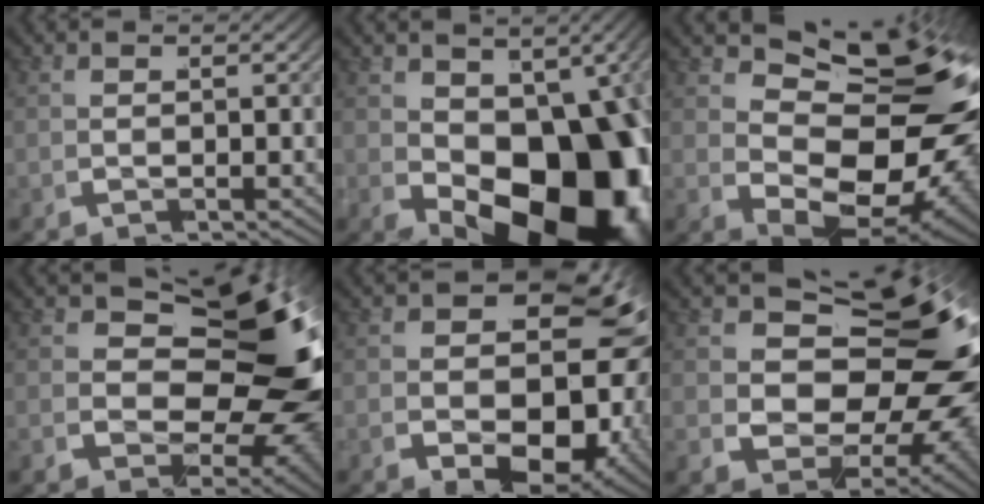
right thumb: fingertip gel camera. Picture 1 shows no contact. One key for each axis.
{"total": 17.3, "fx": -3.9, "fy": 10.5, "fz": 13.1, "tx": -0.216, "ty": -0.074, "tz": -0.027}
{"total": 19.2, "fx": 0.3, "fy": 12.0, "fz": 15.0, "tx": -0.224, "ty": -0.049, "tz": 0.022}
{"total": 16.2, "fx": 1.0, "fy": 10.6, "fz": 12.2, "tx": -0.180, "ty": -0.042, "tz": 0.028}
{"total": 17.6, "fx": 0.4, "fy": 11.7, "fz": 13.1, "tx": -0.228, "ty": -0.066, "tz": 0.027}
{"total": 20.6, "fx": 1.1, "fy": 14.3, "fz": 14.8, "tx": -0.234, "ty": -0.051, "tz": 0.024}